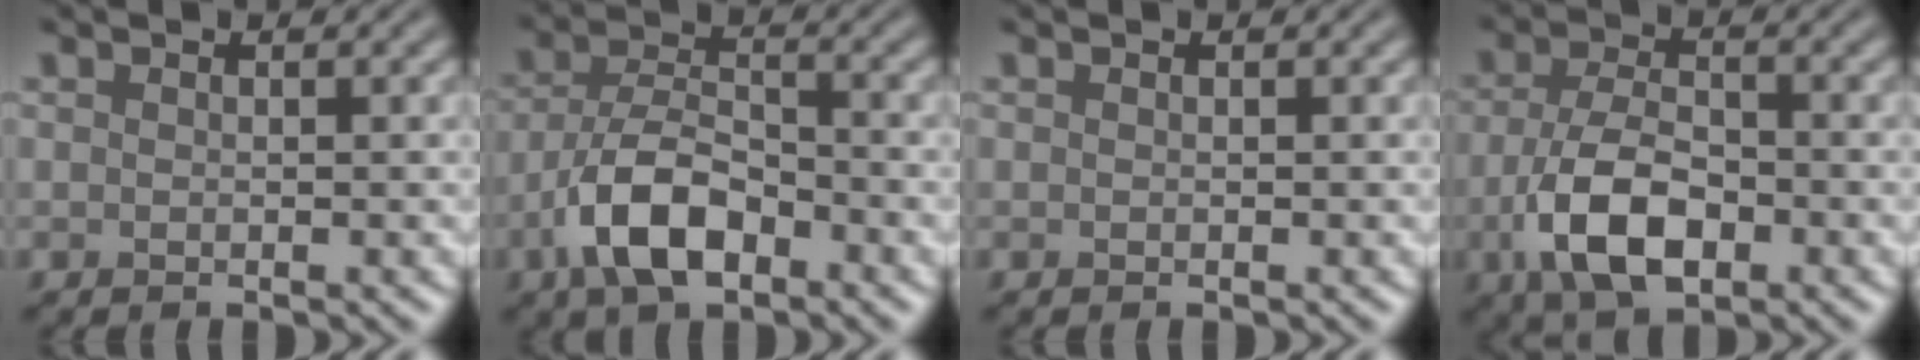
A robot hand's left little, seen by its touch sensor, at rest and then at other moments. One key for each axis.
{"total": 6.4, "fx": -3.3, "fy": 2.9, "fz": 4.6, "tx": -0.087, "ty": 0.001, "tz": -0.070}
{"total": 0.0}
{"total": 6.5, "fx": -2.4, "fy": 3.3, "fz": 5.0, "tx": -0.110, "ty": -0.008, "tz": -0.047}